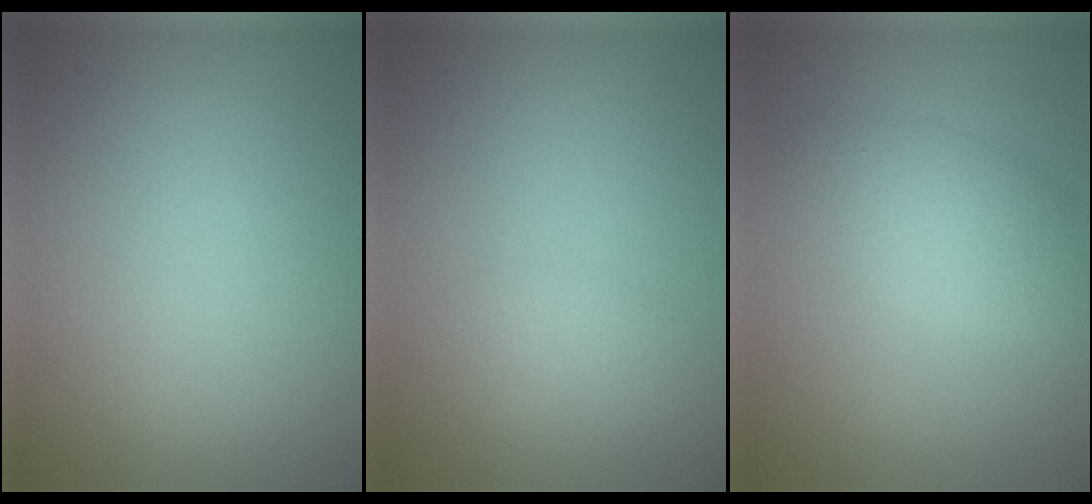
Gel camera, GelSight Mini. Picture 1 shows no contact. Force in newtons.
{"total": 0.9, "press": 0.9, "slide": 0.1}
{"total": 3.7, "press": 3.7, "slide": 0.1}